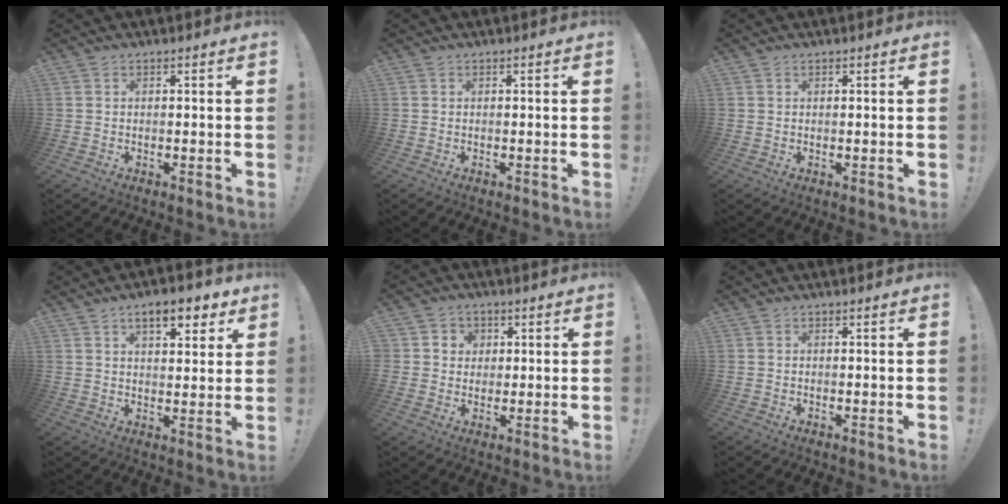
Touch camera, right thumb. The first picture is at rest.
{"total": 0.0}
{"total": 0.5, "force": [0.4, 0.2, 0.1], "torque": [-0.002, 0.000, 0.009]}
{"total": 8.5, "force": [5.0, 3.4, 6.0], "torque": [-0.084, -0.016, 0.086]}
{"total": 4.3, "force": [0.9, 4.2, 0.7], "torque": [-0.015, -0.002, 0.017]}
{"total": 0.0}